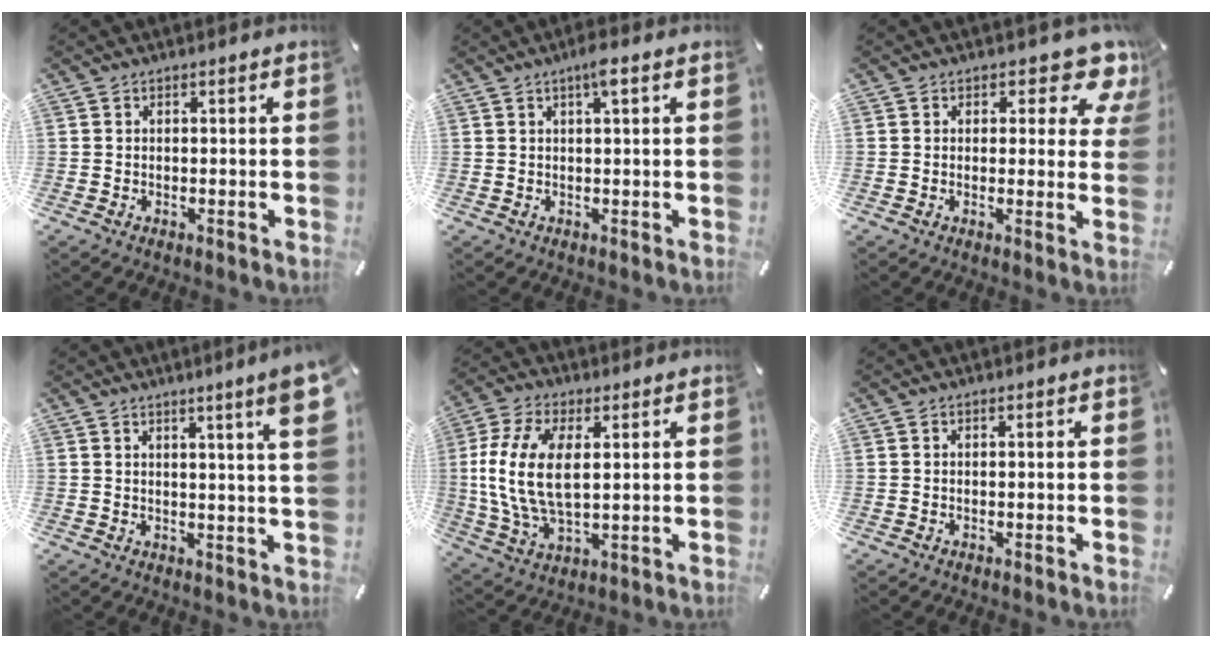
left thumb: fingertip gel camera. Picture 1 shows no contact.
{"total": 3.4, "force": [1.7, 0.4, 3.0], "torque": [-0.054, -0.001, 0.025]}
{"total": 8.5, "force": [5.7, 3.8, 5.1], "torque": [-0.050, -0.040, 0.091]}
{"total": 8.5, "force": [4.3, -0.2, 7.4], "torque": [-0.112, -0.023, 0.065]}
{"total": 13.4, "force": [2.4, 7.1, 11.1], "torque": [-0.259, -0.007, 0.041]}
{"total": 0.0}